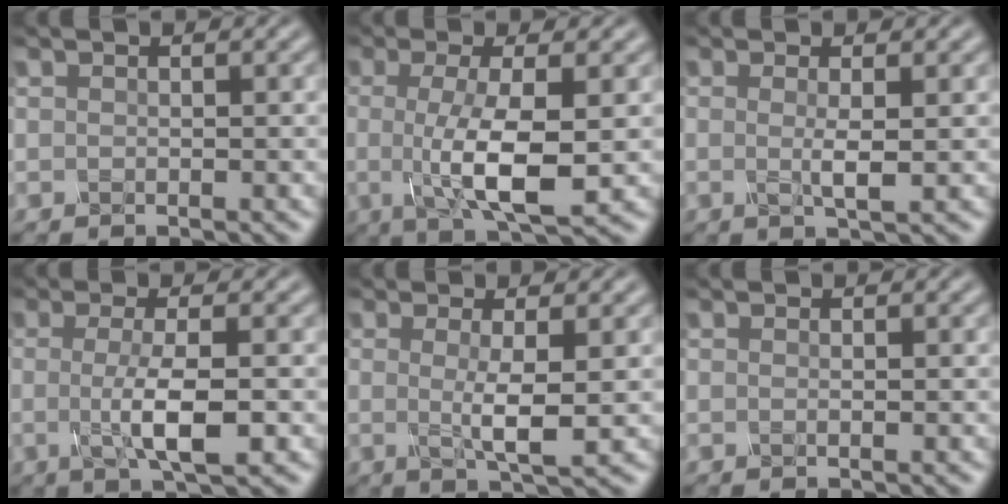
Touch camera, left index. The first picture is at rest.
{"total": 6.5, "force": [-0.6, 1.6, 6.2], "torque": [-0.112, -0.012, -0.009]}
{"total": 1.9, "force": [-0.1, 0.2, 1.9], "torque": [-0.036, -0.007, -0.004]}
{"total": 4.8, "force": [-0.6, 1.2, 4.6], "torque": [-0.080, -0.010, -0.014]}
{"total": 3.3, "force": [-0.1, 0.5, 3.2], "torque": [-0.057, -0.012, -0.001]}
{"total": 0.0}